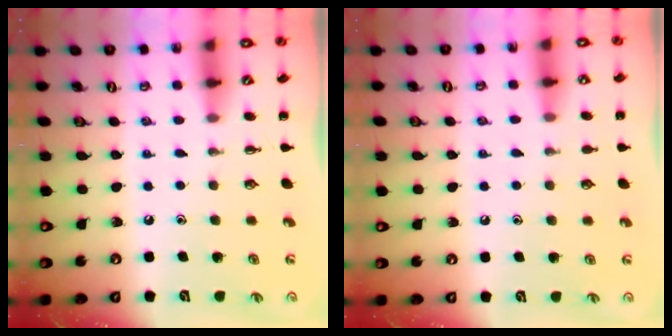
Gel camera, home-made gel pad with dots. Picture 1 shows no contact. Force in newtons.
{"total": 3.3, "press": 3.1, "slide": 1.2}